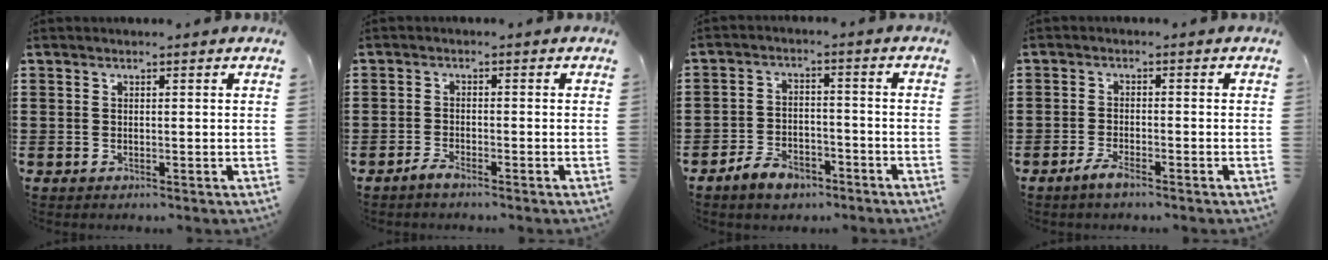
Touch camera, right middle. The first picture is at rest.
{"total": 1.9, "force": [-1.7, 0.3, 0.8], "torque": [-0.023, 0.000, -0.035]}
{"total": 4.7, "force": [-3.9, 2.0, 1.7], "torque": [-0.035, 0.011, -0.076]}
{"total": 2.7, "force": [-2.1, 0.5, 1.7], "torque": [-0.035, 0.002, -0.042]}